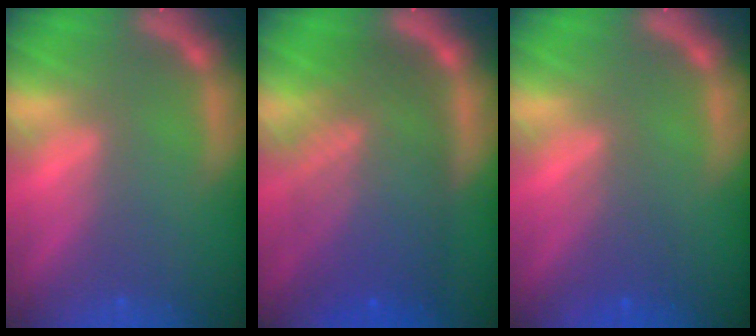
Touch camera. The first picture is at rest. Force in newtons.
{"total": 10.0}
{"total": 2.0}